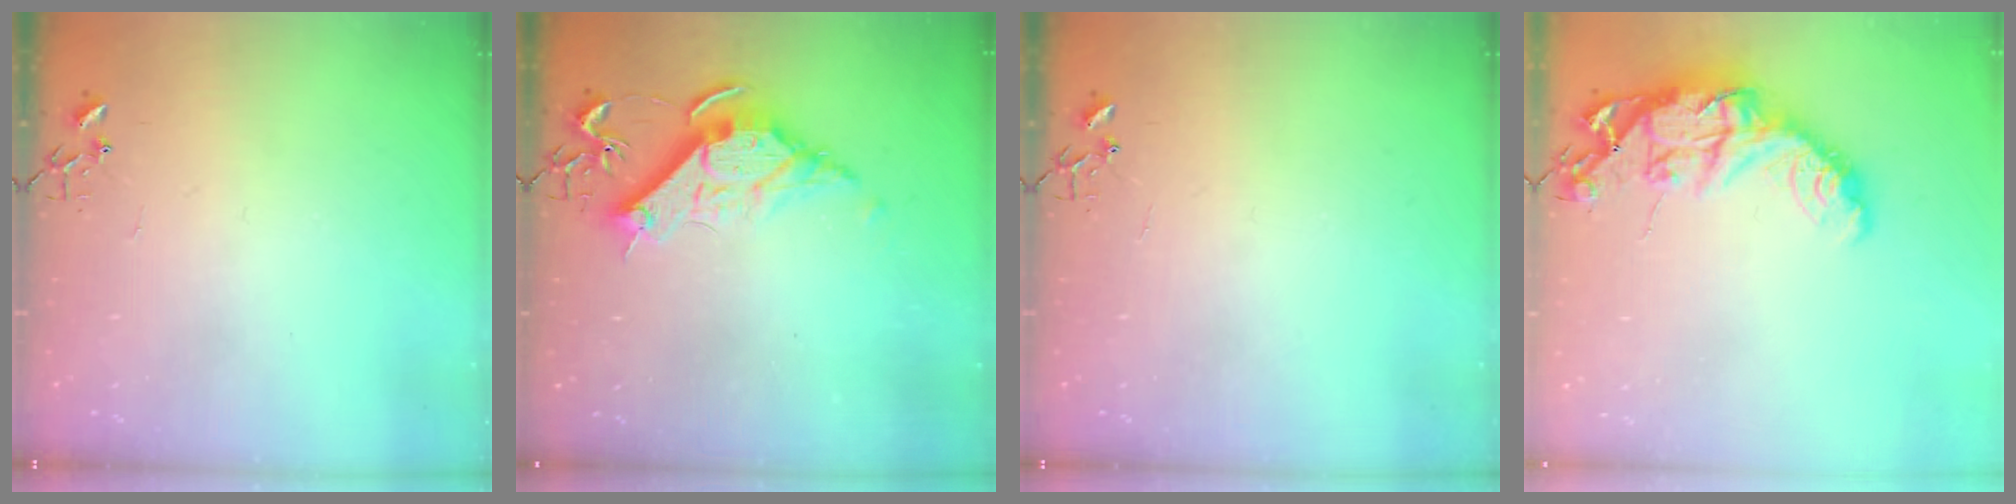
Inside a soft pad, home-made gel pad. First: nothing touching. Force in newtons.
{"total": 10.8, "press": 10.8, "slide": 0.3}
{"total": 0.0}
{"total": 17.0, "press": 17.0, "slide": 1.3}